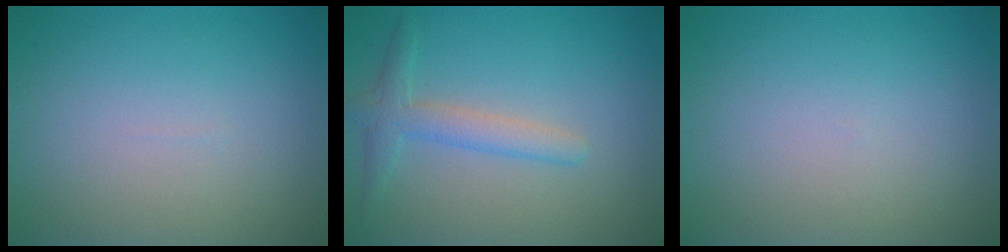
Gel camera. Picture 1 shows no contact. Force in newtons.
{"total": 2.5, "press": 2.5, "slide": 0.1}
{"total": 0.0}